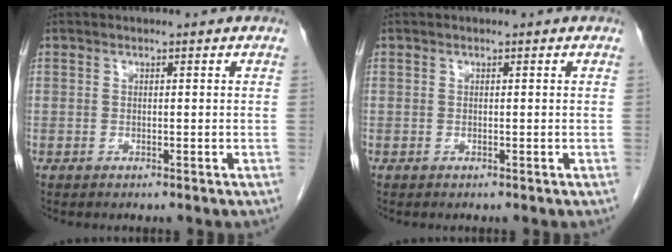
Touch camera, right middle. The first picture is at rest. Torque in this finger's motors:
{"motor_torque": [0.00, 0.00, 0.00, -0.01]}